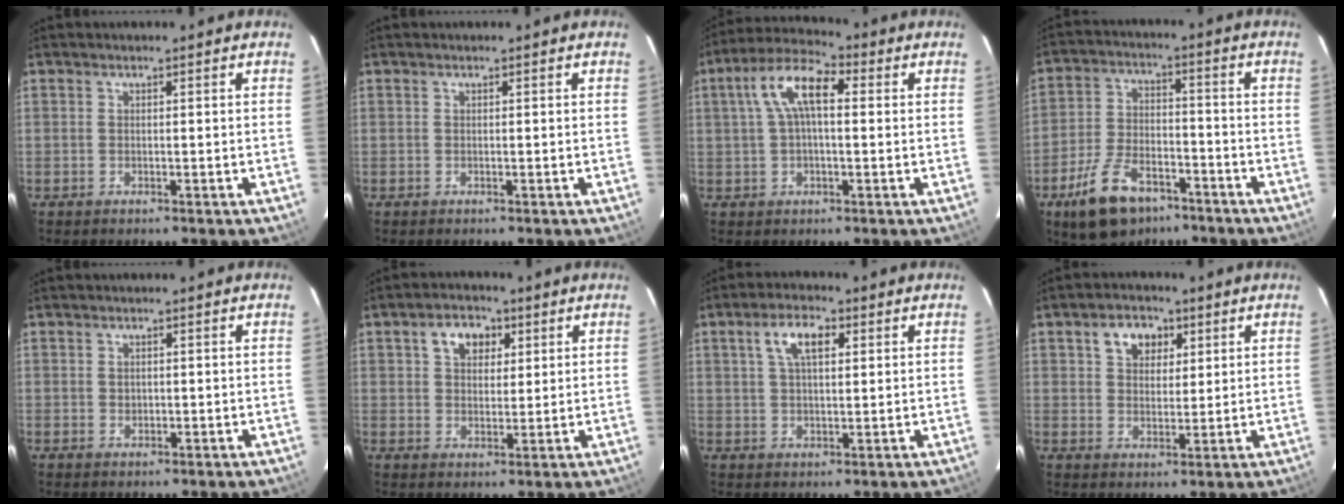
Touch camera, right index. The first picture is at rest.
{"total": 0.0}
{"total": 9.7, "force": [1.9, 4.1, 8.5], "torque": [-0.166, 0.029, 0.029]}
{"total": 13.5, "force": [-8.5, 7.1, 7.6], "torque": [-0.165, -0.002, -0.145]}
{"total": 1.3, "force": [0.1, 1.1, 0.7], "torque": [-0.010, 0.003, 0.003]}
{"total": 6.3, "force": [2.6, 4.4, 3.6], "torque": [-0.058, 0.020, 0.045]}
{"total": 6.4, "force": [2.5, 2.9, 5.2], "torque": [-0.095, 0.015, 0.044]}
{"total": 6.4, "force": [2.9, 4.6, 3.3], "torque": [-0.054, 0.018, 0.051]}